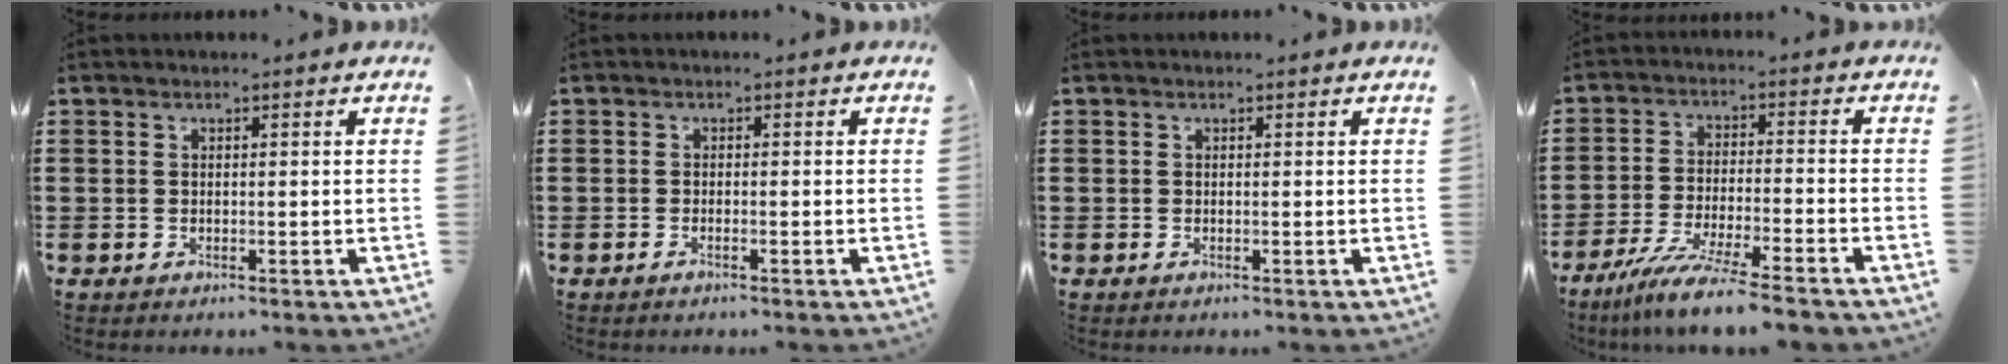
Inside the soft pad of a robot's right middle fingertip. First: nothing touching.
{"total": 0.6, "force": [-0.4, 0.0, 0.4], "torque": [-0.008, -0.002, -0.007]}
{"total": 0.0}
{"total": 7.9, "force": [-6.9, -0.4, 3.8], "torque": [-0.079, -0.014, -0.133]}